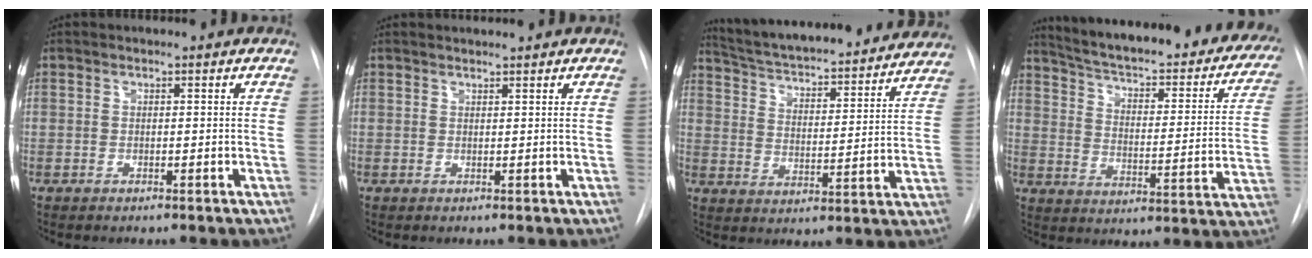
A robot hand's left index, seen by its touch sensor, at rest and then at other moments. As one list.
[{"total": 1.9, "force": [1.8, -0.2, 0.3], "torque": [-0.002, 0.015, 0.034]}, {"total": 27.3, "force": [24.8, 4.8, 10.4], "torque": [-0.172, -0.023, 0.331]}, {"total": 32.8, "force": [27.8, 7.6, 15.7], "torque": [-0.240, -0.056, 0.343]}]